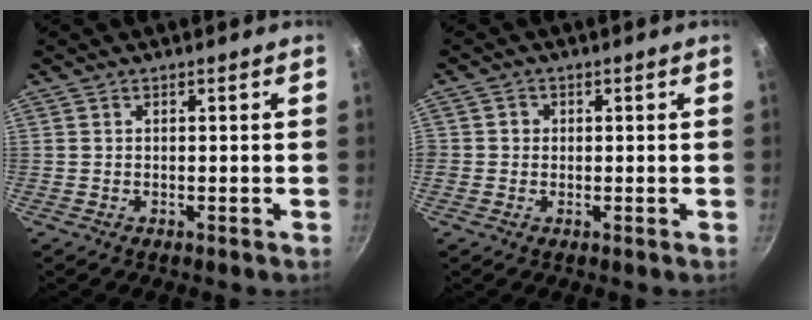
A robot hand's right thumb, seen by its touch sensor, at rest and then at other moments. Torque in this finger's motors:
{"motor_torque": [-0.45, 0.49, 0.05, 0.37, 0.04]}